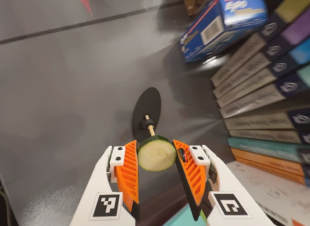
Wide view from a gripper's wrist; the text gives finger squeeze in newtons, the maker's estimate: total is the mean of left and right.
{"total": 8.8, "left": 9.0, "right": 8.6}